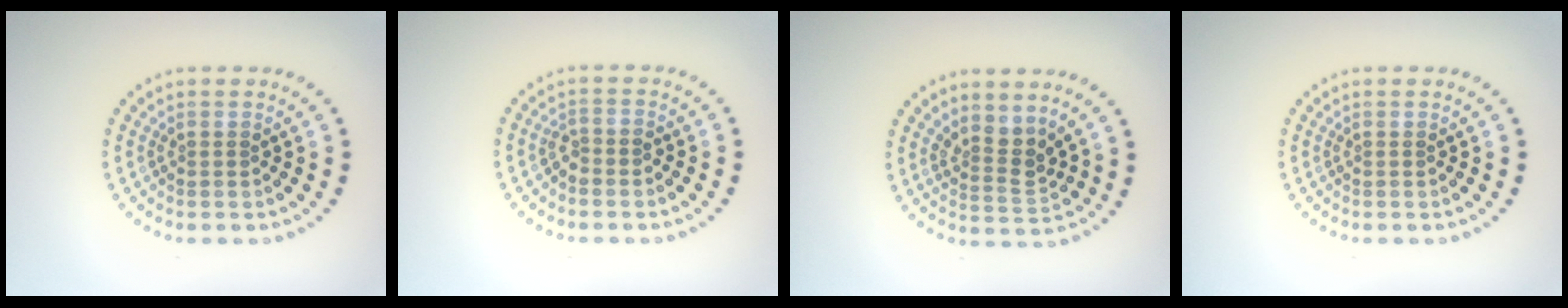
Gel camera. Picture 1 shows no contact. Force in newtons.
{"total": 1.4, "press": 1.1, "slide": 0.9}
{"total": 2.6, "press": 1.9, "slide": 1.7}
{"total": 0.0}